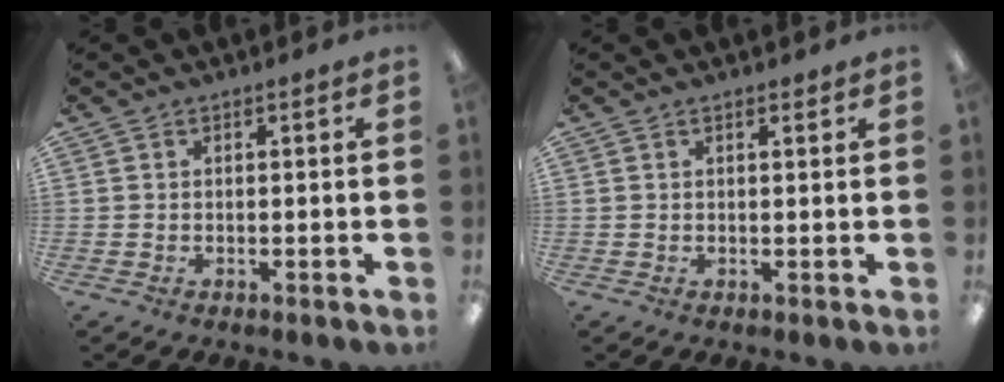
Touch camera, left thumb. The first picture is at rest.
{"total": 0.8, "force": [0.7, 0.2, 0.4], "torque": [-0.008, 0.000, 0.014]}